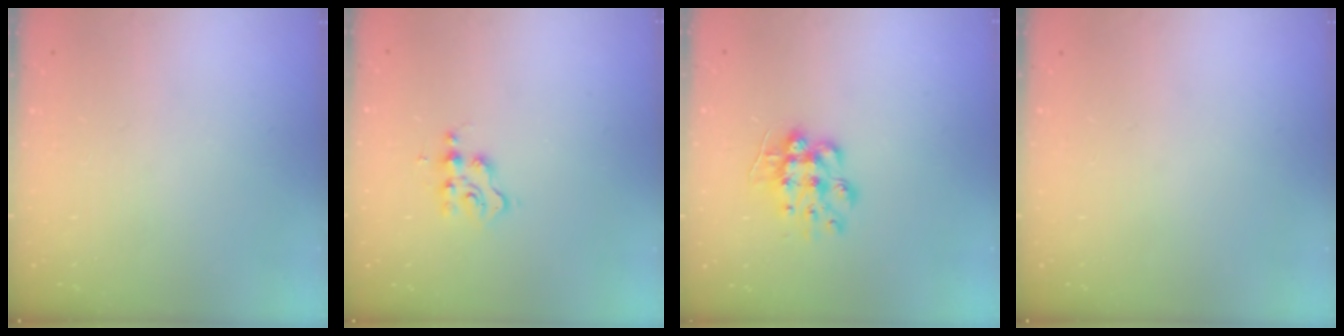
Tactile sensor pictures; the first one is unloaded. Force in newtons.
{"total": 2.6, "press": 2.5, "slide": 0.7}
{"total": 9.9, "press": 9.9, "slide": 0.3}
{"total": 0.0}